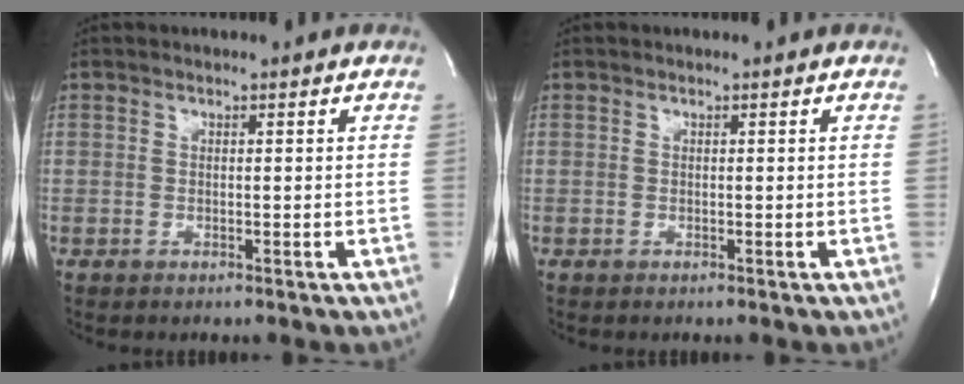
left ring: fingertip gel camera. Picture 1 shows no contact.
{"total": 0.0}